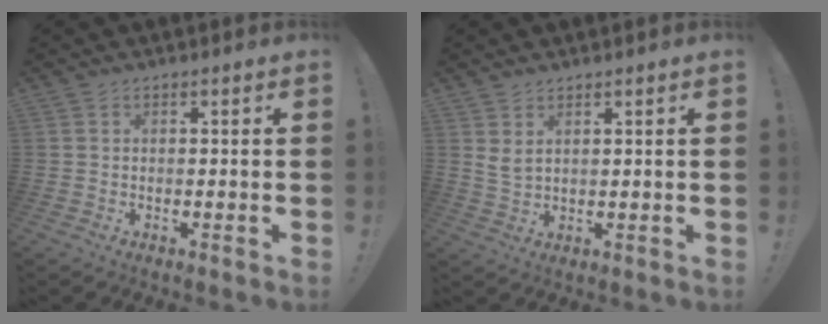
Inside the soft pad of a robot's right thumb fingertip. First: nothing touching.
{"total": 3.6, "force": [2.2, 1.1, 2.6], "torque": [-0.046, -0.009, 0.041]}